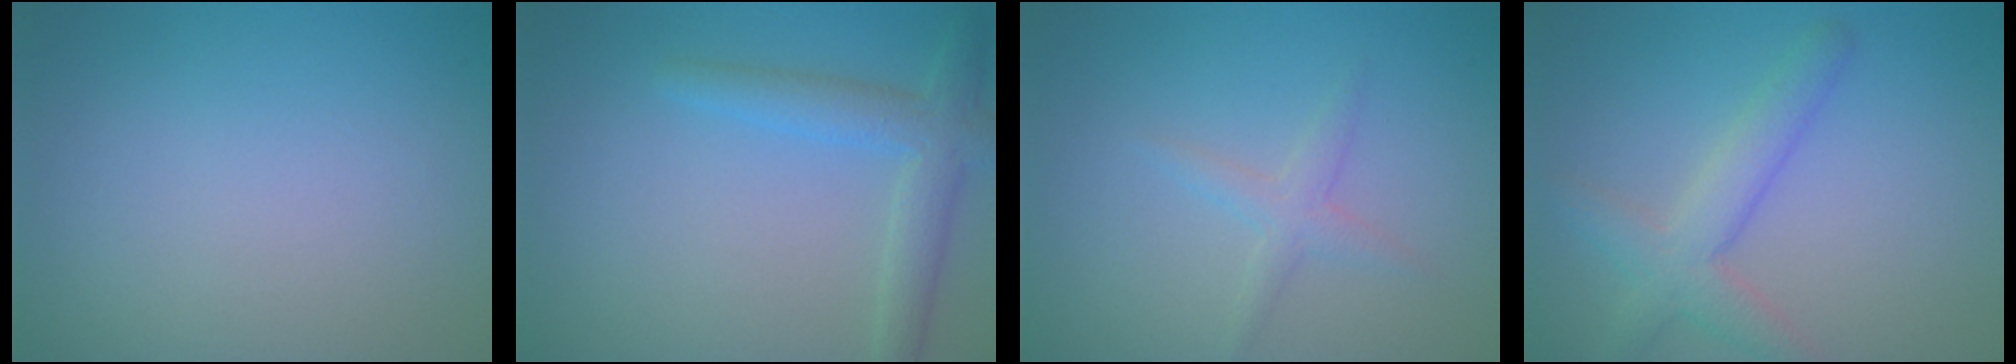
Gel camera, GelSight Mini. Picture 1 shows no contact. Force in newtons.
{"total": 3.5, "press": 3.5, "slide": 0.2}
{"total": 1.6, "press": 1.6, "slide": 0.0}
{"total": 3.6, "press": 3.6, "slide": 0.1}